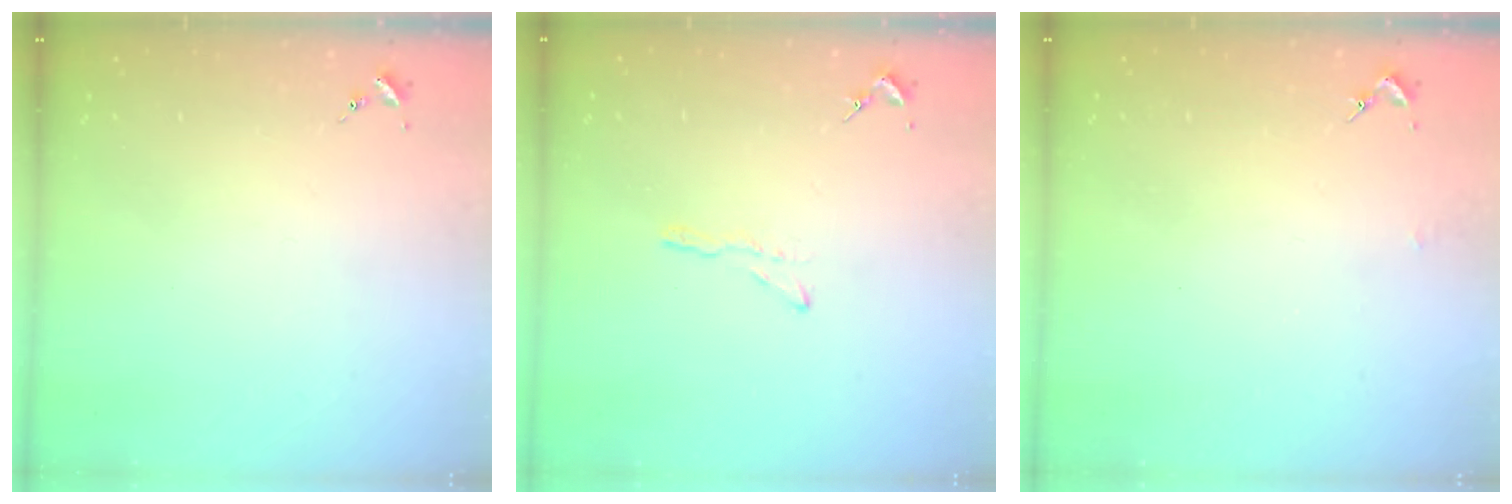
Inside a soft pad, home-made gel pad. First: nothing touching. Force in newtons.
{"total": 3.2, "press": 3.2, "slide": 0.3}
{"total": 1.4, "press": 1.4, "slide": 0.1}